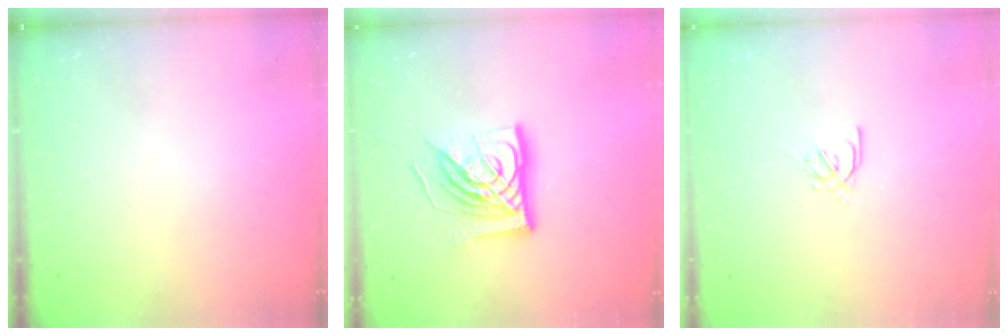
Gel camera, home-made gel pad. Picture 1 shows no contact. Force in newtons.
{"total": 15.9, "press": 15.8, "slide": 1.9}
{"total": 2.4, "press": 2.4, "slide": 0.6}